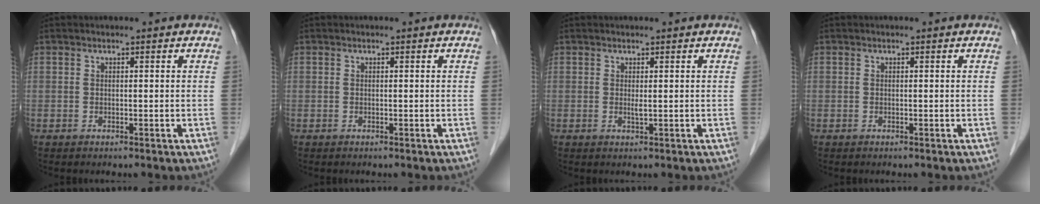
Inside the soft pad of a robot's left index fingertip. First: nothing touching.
{"total": 0.0}
{"total": 0.7, "force": [0.2, 0.0, 0.7], "torque": [-0.016, -0.001, 0.005]}
{"total": 0.0}